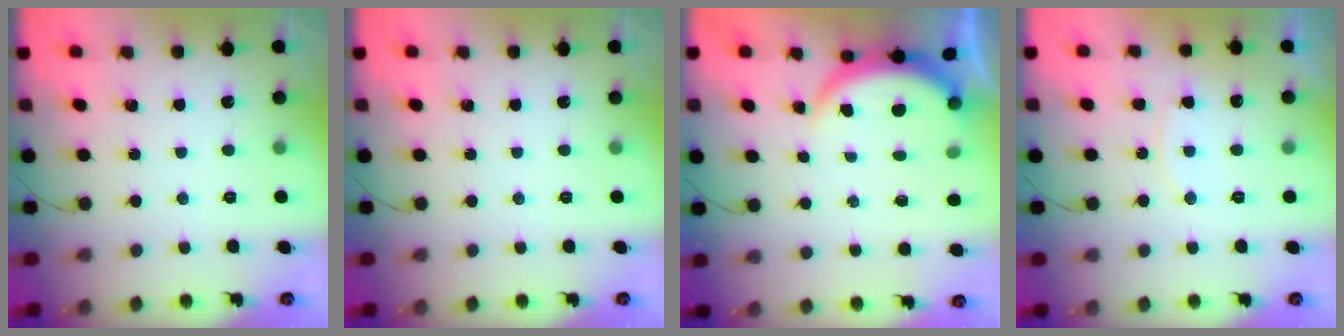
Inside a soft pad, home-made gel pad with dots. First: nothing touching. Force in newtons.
{"total": 0.0}
{"total": 3.8, "press": 3.8, "slide": 0.2}
{"total": 7.5, "press": 7.4, "slide": 0.7}